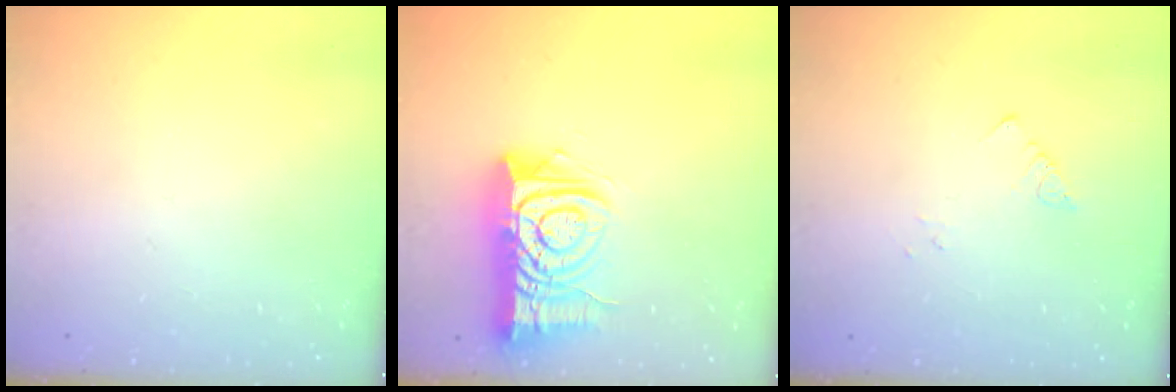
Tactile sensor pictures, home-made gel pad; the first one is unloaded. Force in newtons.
{"total": 13.2, "press": 13.2, "slide": 1.5}
{"total": 1.9, "press": 1.9, "slide": 0.2}